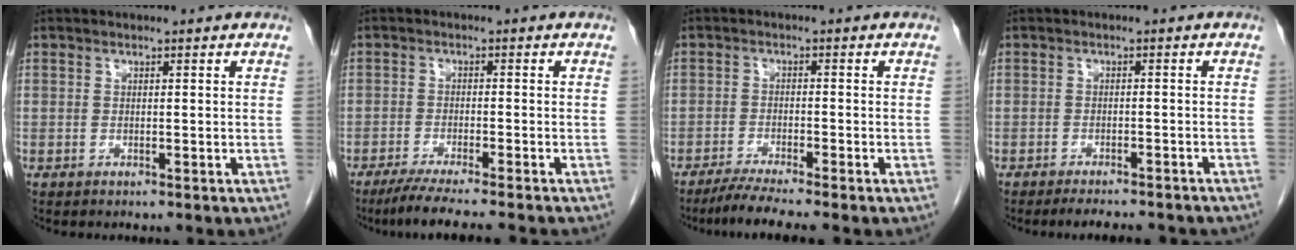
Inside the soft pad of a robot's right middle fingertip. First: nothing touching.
{"total": 9.7, "force": [-8.3, -0.5, 5.1], "torque": [-0.060, -0.027, -0.129]}
{"total": 5.4, "force": [-4.4, -0.9, 2.8], "torque": [-0.049, -0.018, -0.079]}
{"total": 9.2, "force": [-8.5, 1.1, 3.5], "torque": [-0.040, -0.008, -0.102]}